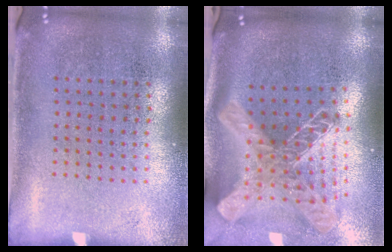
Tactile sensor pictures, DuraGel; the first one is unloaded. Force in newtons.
{"total": 2.7, "press": 1.9, "slide": 1.9}